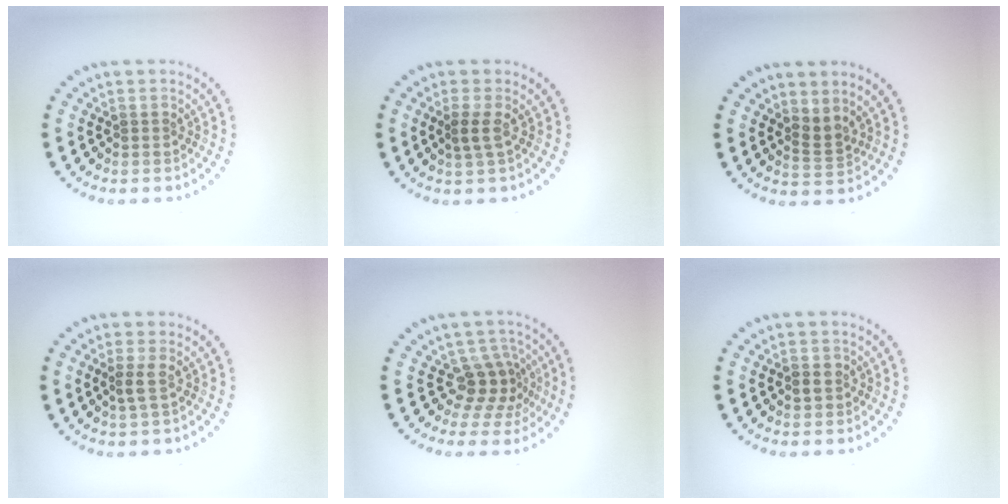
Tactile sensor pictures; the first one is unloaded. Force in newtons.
{"total": 1.4, "press": 1.2, "slide": 0.8}
{"total": 1.8, "press": 1.3, "slide": 1.2}
{"total": 1.3, "press": 1.1, "slide": 0.7}
{"total": 3.2, "press": 2.2, "slide": 2.4}
{"total": 1.2, "press": 1.2, "slide": 0.4}